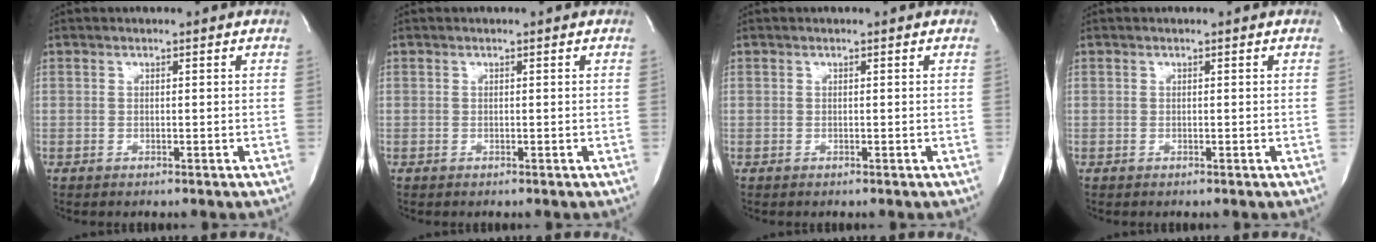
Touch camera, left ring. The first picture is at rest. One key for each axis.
{"total": 0.0}
{"total": 0.0}
{"total": 0.0}